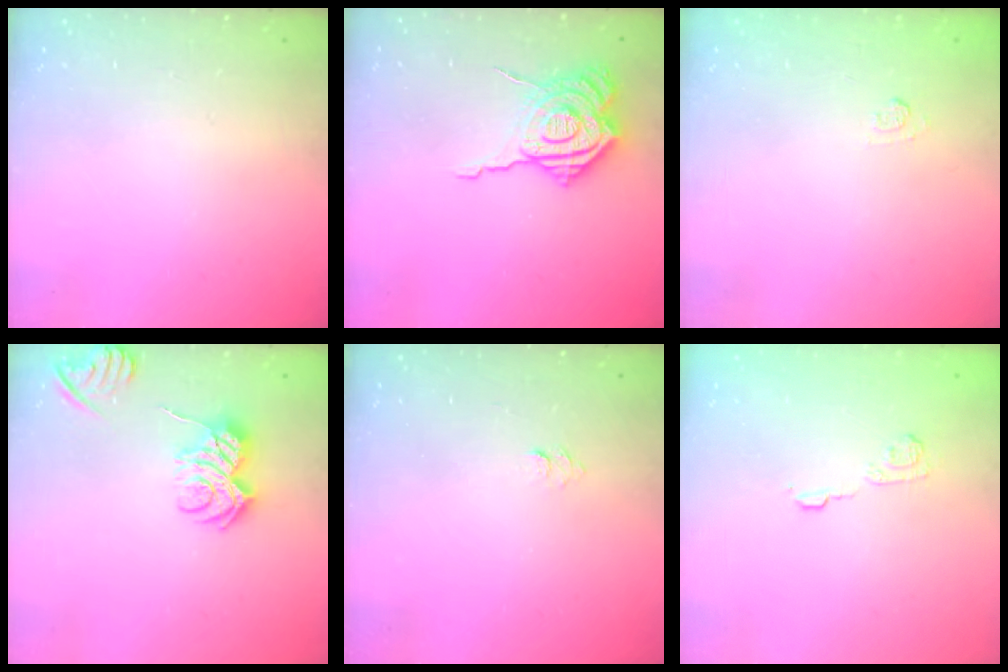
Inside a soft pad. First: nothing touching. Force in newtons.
{"total": 16.1, "press": 16.0, "slide": 1.7}
{"total": 5.2, "press": 5.1, "slide": 1.2}
{"total": 8.0, "press": 8.0, "slide": 0.7}
{"total": 3.5, "press": 3.5, "slide": 0.3}
{"total": 5.2, "press": 4.9, "slide": 1.5}